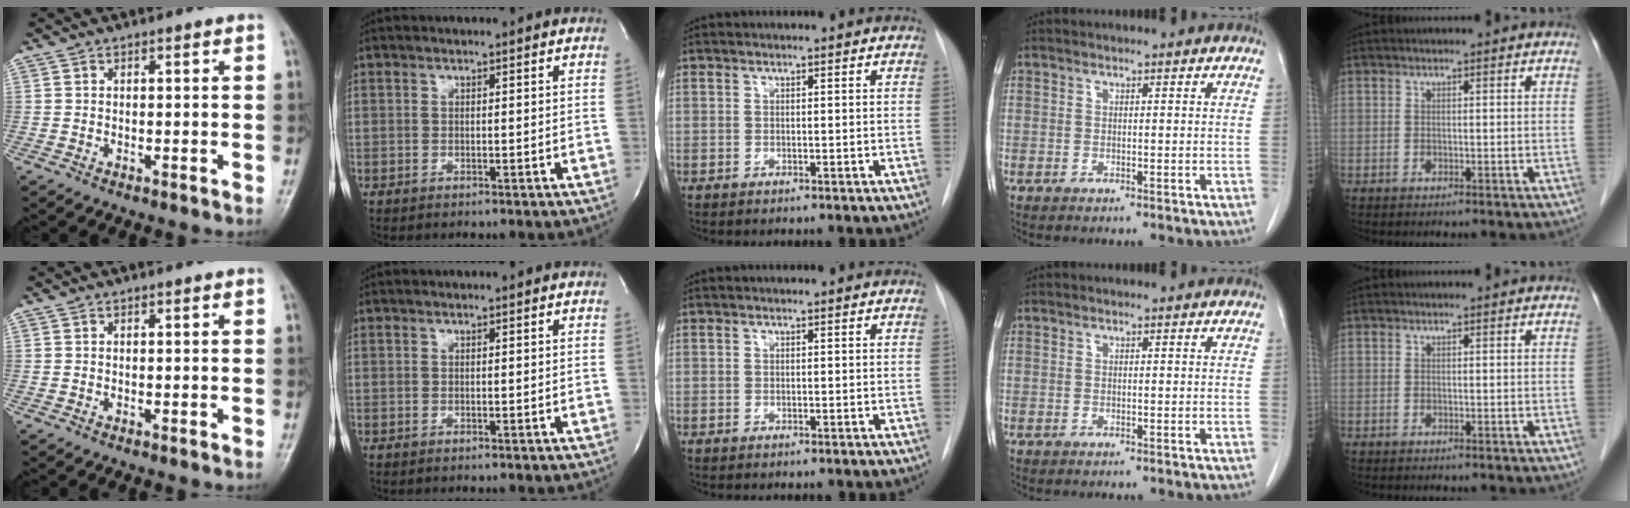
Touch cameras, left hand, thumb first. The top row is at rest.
{}